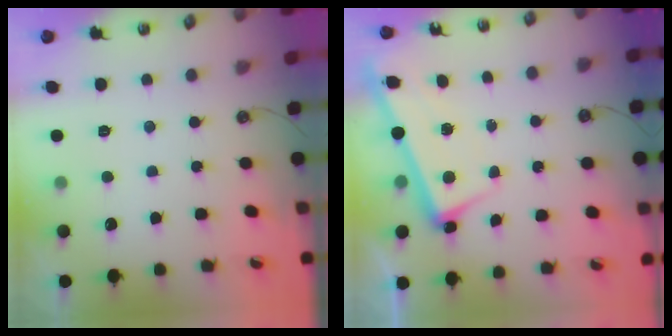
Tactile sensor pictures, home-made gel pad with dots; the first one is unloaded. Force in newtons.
{"total": 2.3, "press": 2.2, "slide": 0.8}